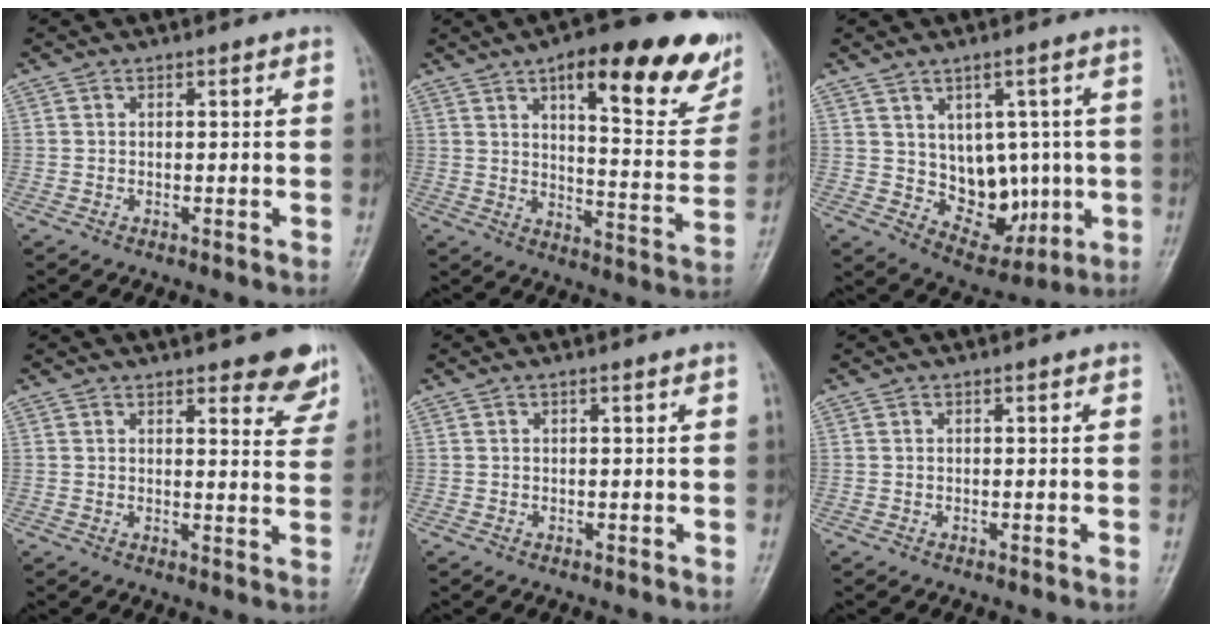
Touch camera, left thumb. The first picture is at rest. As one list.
[{"total": 23.4, "force": [13.4, 7.5, 17.6], "torque": [-0.190, -0.045, 0.183]}, {"total": 10.5, "force": [0.1, 7.6, 7.3], "torque": [-0.056, -0.011, 0.026]}, {"total": 8.1, "force": [6.1, 2.6, 4.6], "torque": [-0.026, -0.035, 0.066]}, {"total": 0.0}, {"total": 0.0}]